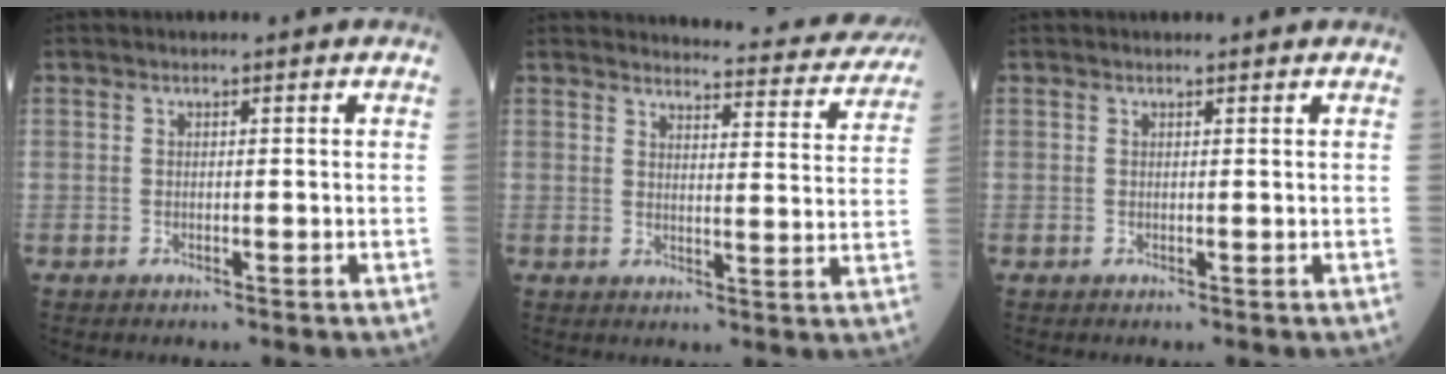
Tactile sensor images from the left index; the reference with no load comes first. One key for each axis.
{"total": 13.7, "fx": 13.4, "fy": 1.0, "fz": 2.3, "tx": -0.015, "ty": -0.060, "tz": 0.136}
{"total": 1.2, "fx": 1.1, "fy": 0.0, "fz": 0.3, "tx": -0.011, "ty": 0.003, "tz": 0.014}